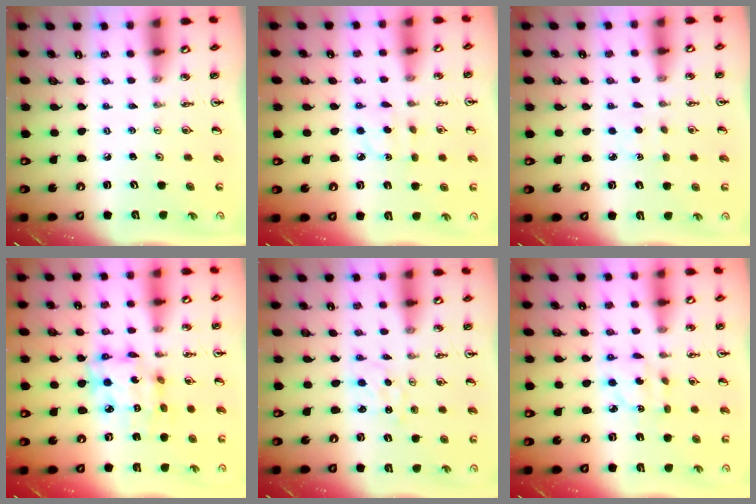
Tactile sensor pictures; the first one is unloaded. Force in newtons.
{"total": 3.2, "press": 3.1, "slide": 0.7}
{"total": 1.5, "press": 1.5, "slide": 0.2}
{"total": 12.0, "press": 12.0, "slide": 1.1}
{"total": 0.0}
{"total": 3.8, "press": 3.8, "slide": 0.3}